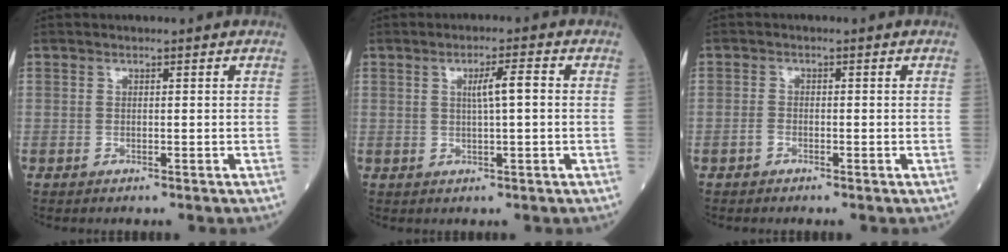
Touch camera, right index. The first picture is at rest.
{"total": 3.6, "force": [0.6, 0.1, 3.6], "torque": [-0.065, 0.003, 0.011]}
{"total": 1.0, "force": [-0.7, 0.6, 0.5], "torque": [-0.009, 0.003, -0.013]}